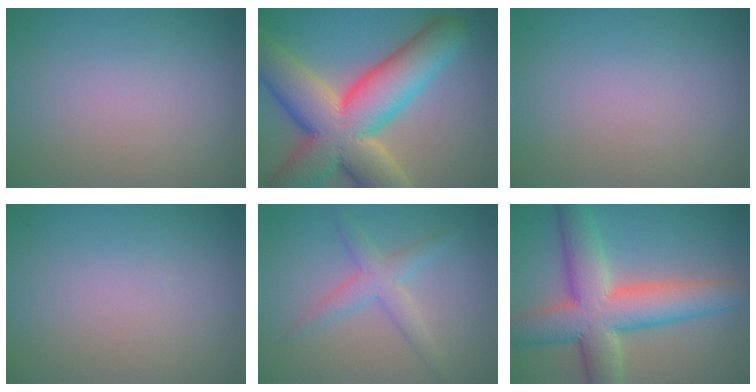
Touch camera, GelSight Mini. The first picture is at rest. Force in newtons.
{"total": 14.7, "press": 14.7, "slide": 1.0}
{"total": 0.0}
{"total": 0.0}
{"total": 2.9, "press": 2.9, "slide": 0.0}
{"total": 9.8, "press": 9.8, "slide": 0.5}